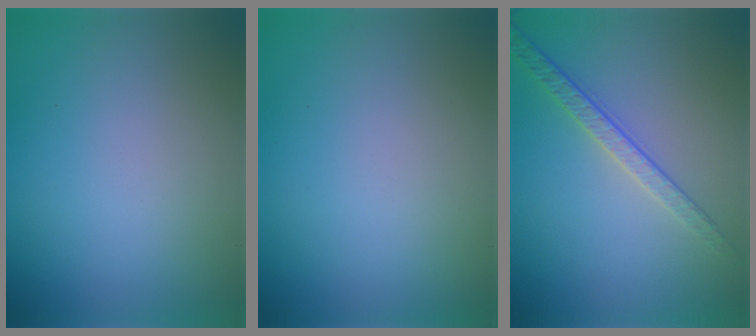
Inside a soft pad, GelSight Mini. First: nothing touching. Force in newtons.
{"total": 0.0}
{"total": 2.4, "press": 2.0, "slide": 1.4}